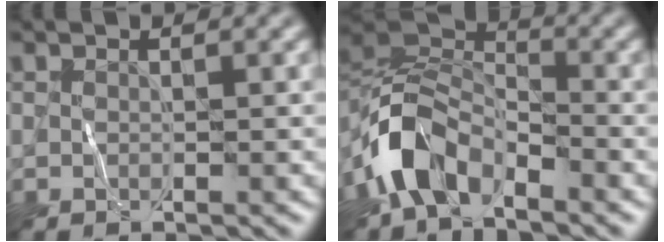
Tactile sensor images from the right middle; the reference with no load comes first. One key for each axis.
{"total": 6.4, "fx": -4.1, "fy": 3.5, "fz": 3.5, "tx": -0.059, "ty": 0.002, "tz": -0.093}